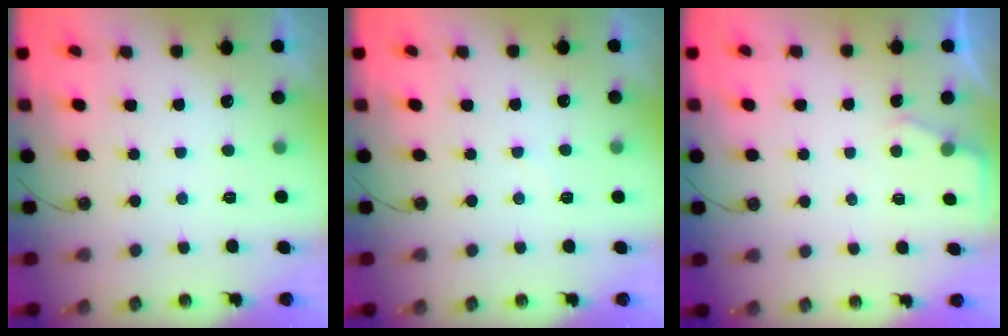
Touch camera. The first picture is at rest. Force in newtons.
{"total": 5.4, "press": 5.4, "slide": 0.7}
{"total": 2.8, "press": 2.7, "slide": 0.4}